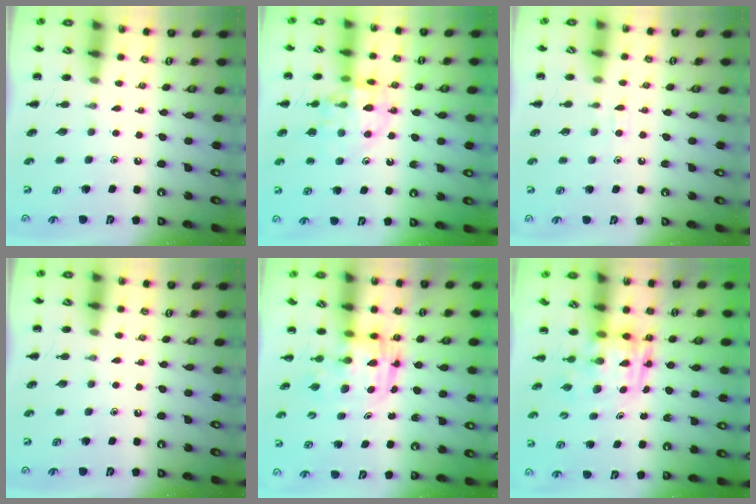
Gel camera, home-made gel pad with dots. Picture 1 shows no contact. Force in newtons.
{"total": 12.8, "press": 12.7, "slide": 1.8}
{"total": 4.0, "press": 3.7, "slide": 1.4}
{"total": 0.0}
{"total": 3.3, "press": 3.3, "slide": 0.7}
{"total": 3.9, "press": 3.8, "slide": 0.7}